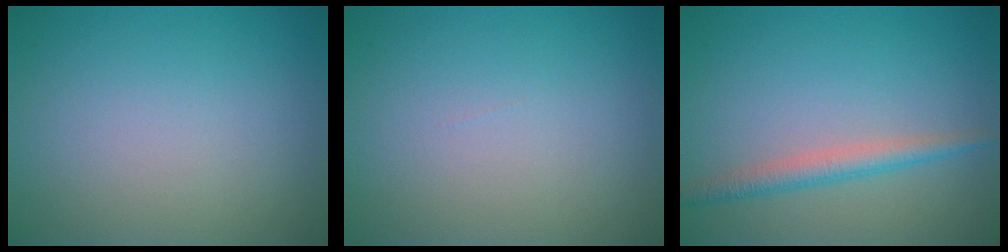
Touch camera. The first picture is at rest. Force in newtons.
{"total": 0.0}
{"total": 2.5, "press": 2.5, "slide": 0.1}